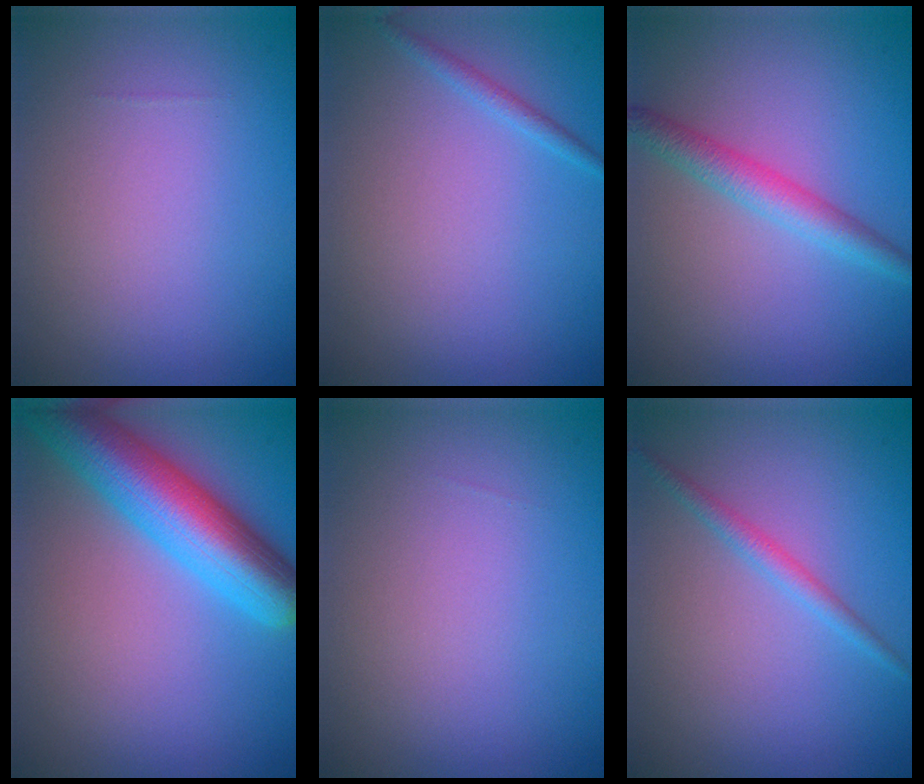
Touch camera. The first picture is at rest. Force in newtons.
{"total": 1.1, "press": 1.0, "slide": 0.1}
{"total": 2.9, "press": 2.9, "slide": 0.0}
{"total": 8.5, "press": 8.5, "slide": 0.5}
{"total": 0.0}
{"total": 1.6, "press": 1.6, "slide": 0.1}